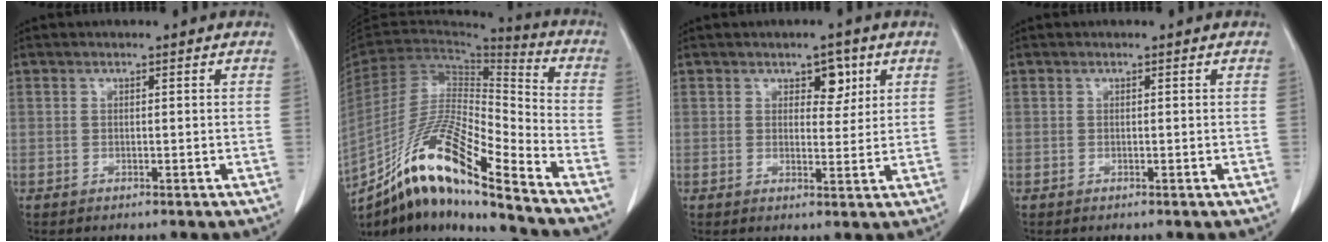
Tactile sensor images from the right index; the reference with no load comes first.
{"total": 19.1, "force": [-13.9, 1.1, 13.0], "torque": [-0.258, -0.014, -0.255]}
{"total": 3.7, "force": [1.9, 2.0, 2.4], "torque": [-0.028, 0.002, 0.028]}
{"total": 0.0}